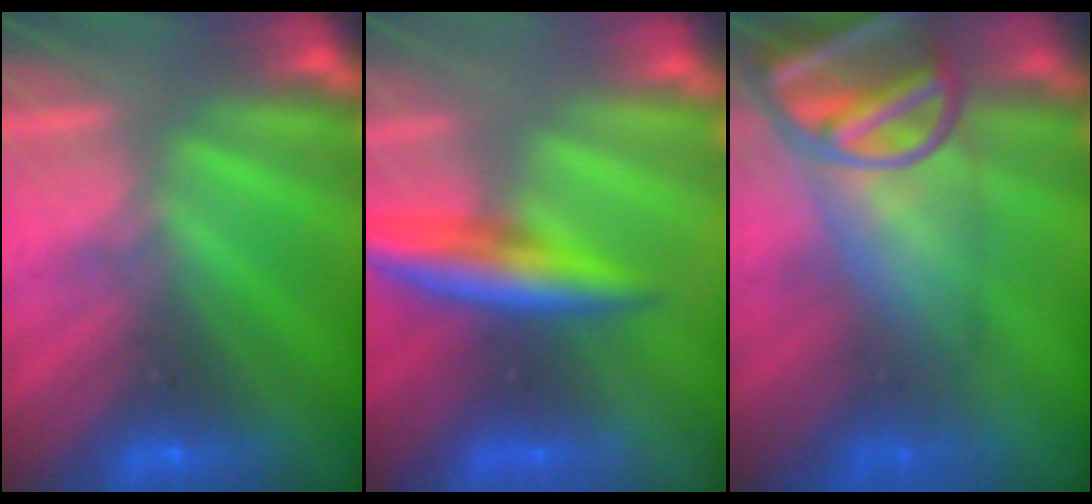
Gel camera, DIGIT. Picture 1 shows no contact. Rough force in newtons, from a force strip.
{"total": 8.1}
{"total": 8.3}